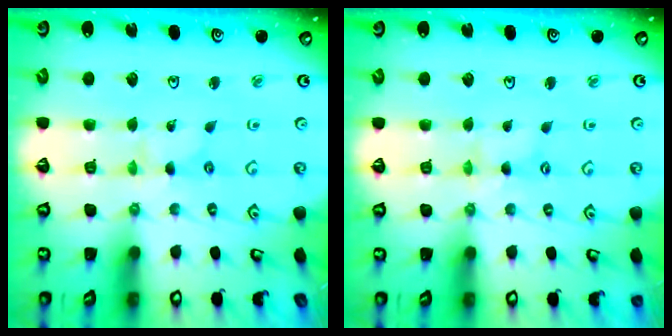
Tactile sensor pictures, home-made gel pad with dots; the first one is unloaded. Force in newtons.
{"total": 1.2, "press": 1.2, "slide": 0.2}